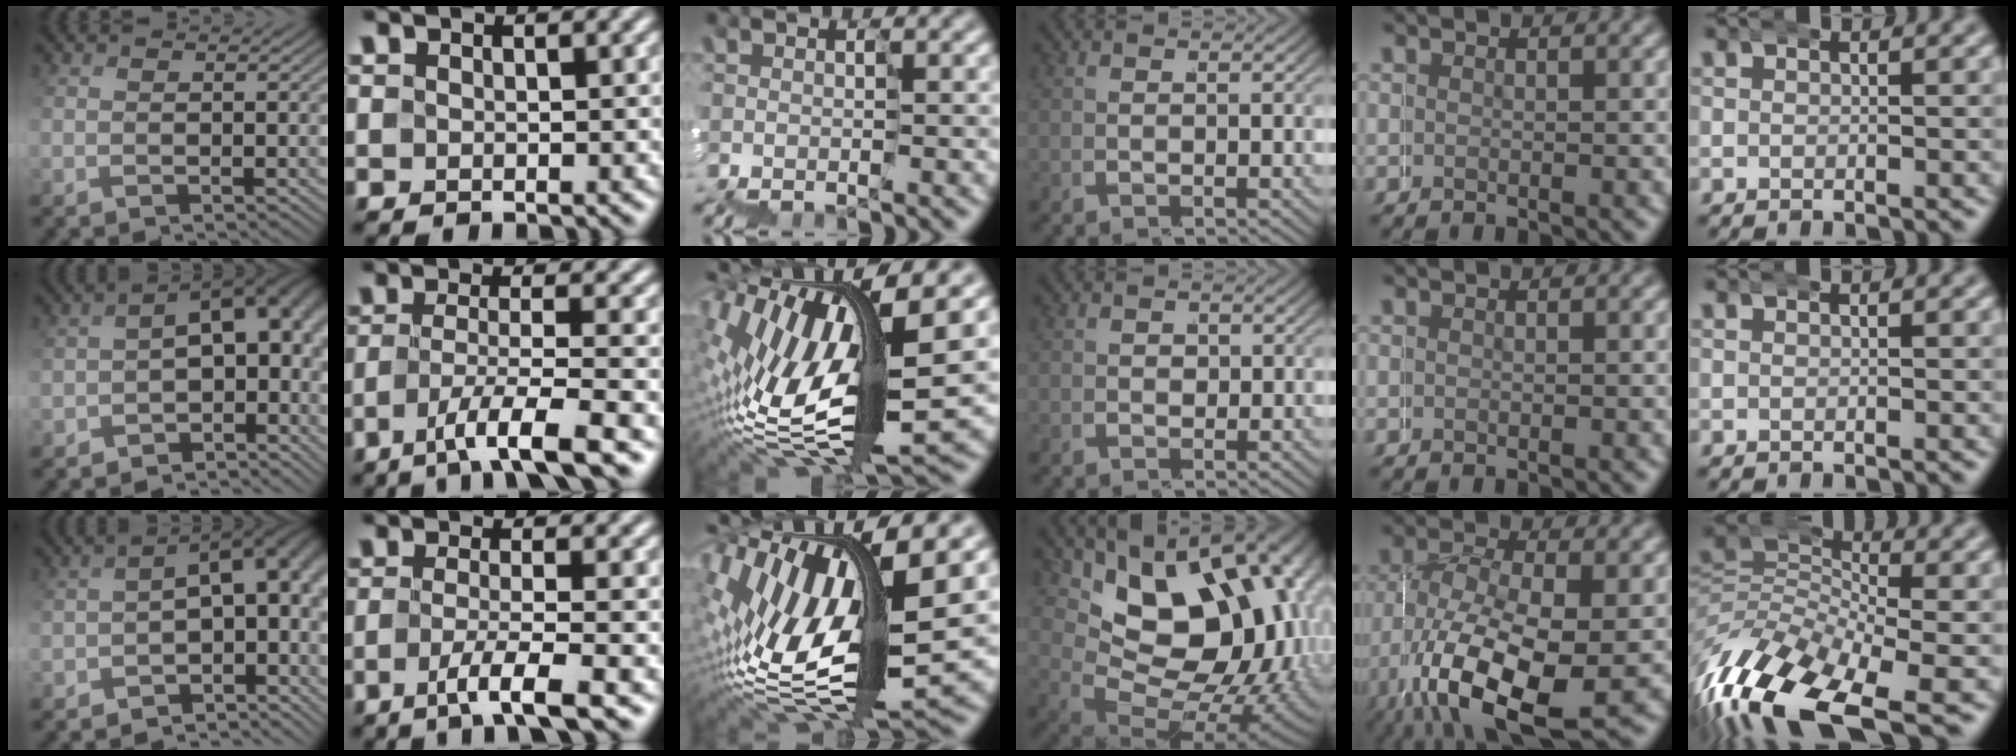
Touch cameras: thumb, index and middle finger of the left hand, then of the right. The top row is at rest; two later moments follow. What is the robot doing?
{"motion": "wrap", "object": "duck tape"}